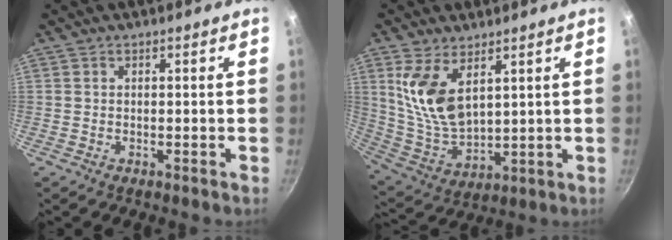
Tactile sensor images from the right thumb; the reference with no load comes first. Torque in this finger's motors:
{"motor_torque": [0.01, 0.43, 0.63, 0.12, 0.33]}